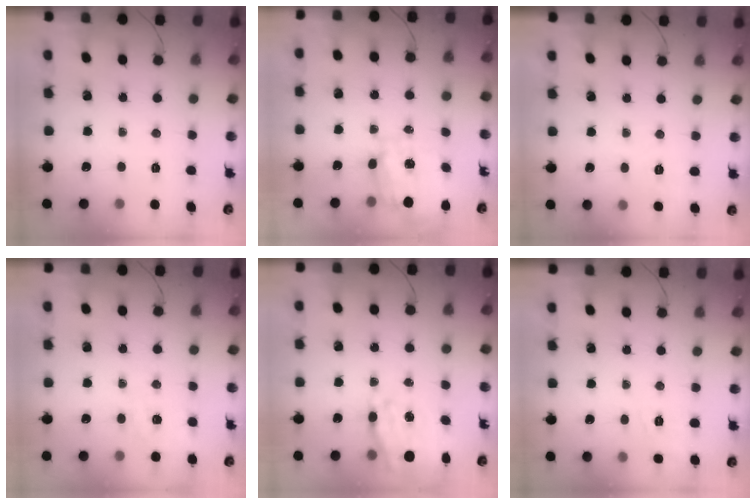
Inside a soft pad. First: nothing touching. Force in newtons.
{"total": 2.9, "press": 2.7, "slide": 1.2}
{"total": 1.9, "press": 0.7, "slide": 1.7}
{"total": 1.4, "press": 0.4, "slide": 1.4}
{"total": 8.6, "press": 7.7, "slide": 3.8}
{"total": 8.4, "press": 8.2, "slide": 2.0}